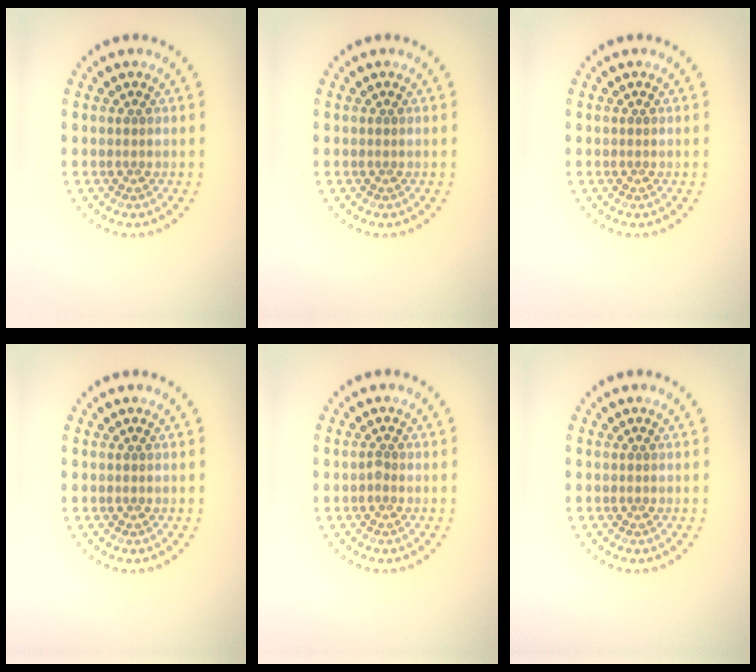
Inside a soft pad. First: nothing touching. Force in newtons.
{"total": 0.0}
{"total": 0.0}
{"total": 0.0}
{"total": 0.6, "press": 0.5, "slide": 0.3}
{"total": 0.0}